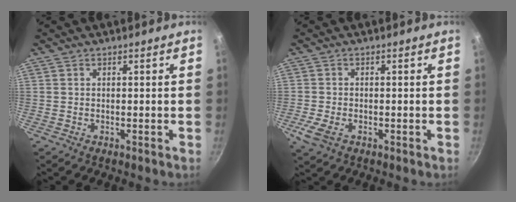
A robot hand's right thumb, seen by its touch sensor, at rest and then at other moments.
{"total": 4.2, "force": [-1.7, 2.5, 3.0], "torque": [-0.068, -0.005, -0.033]}